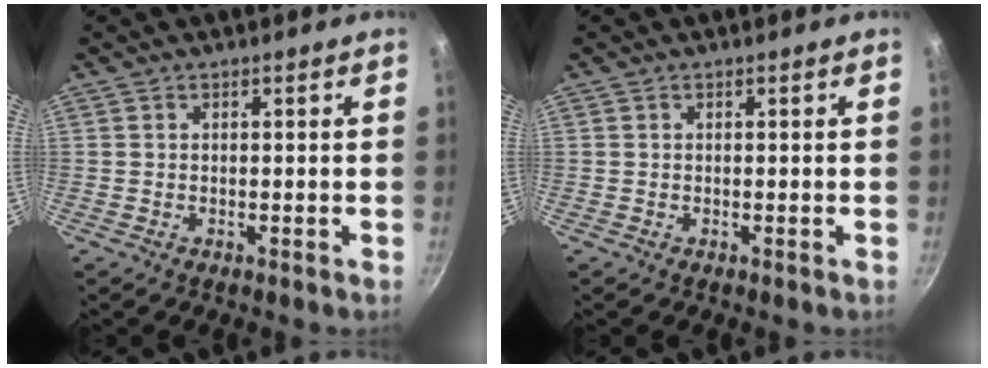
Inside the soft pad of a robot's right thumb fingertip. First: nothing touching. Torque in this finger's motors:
{"motor_torque": [0.06, 0.03, -0.34, -0.12, 0.02]}